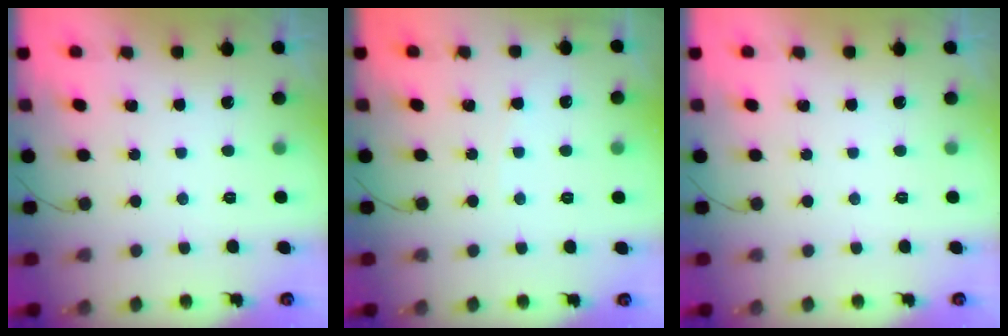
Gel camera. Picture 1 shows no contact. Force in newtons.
{"total": 2.5, "press": 2.5, "slide": 0.3}
{"total": 0.0}